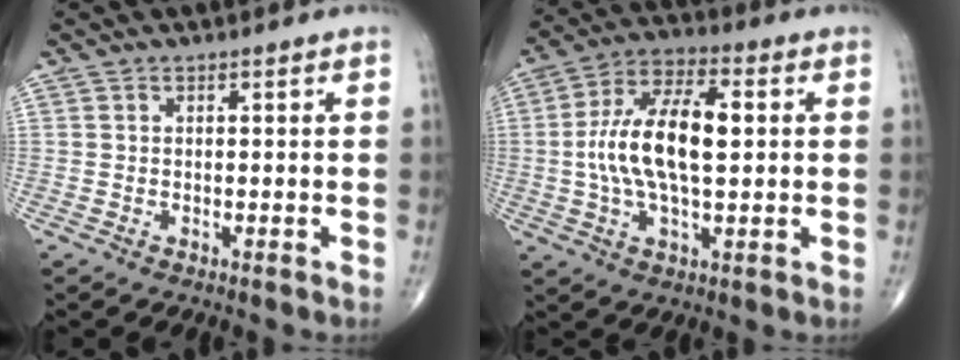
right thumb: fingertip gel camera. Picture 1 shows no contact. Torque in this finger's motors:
{"motor_torque": [0.29, 0.41, 1.33, -0.06, 0.19]}